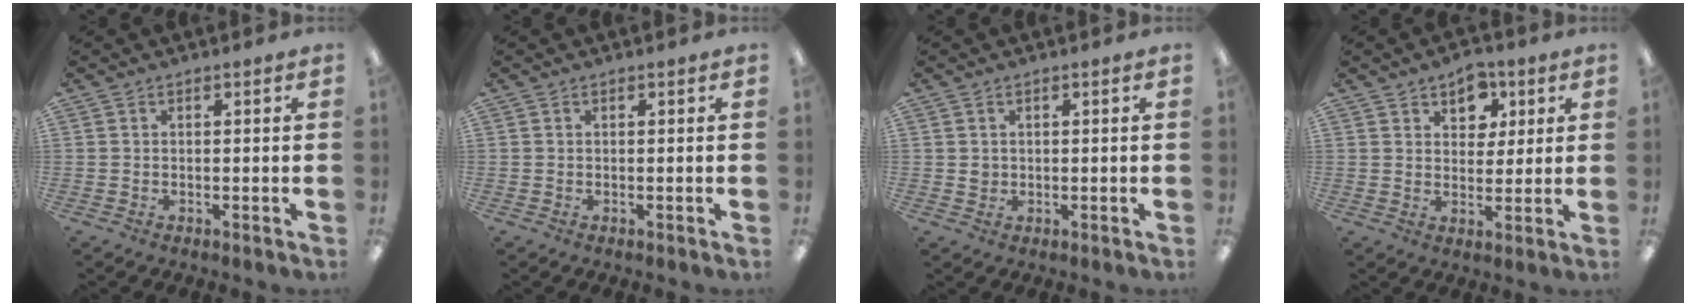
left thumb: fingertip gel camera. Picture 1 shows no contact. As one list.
[{"total": 0.0}, {"total": 1.5, "force": [0.5, 1.4, 0.3], "torque": [-0.008, 0.003, 0.009]}, {"total": 7.1, "force": [4.4, 5.1, 2.3], "torque": [-0.028, -0.015, 0.075]}]